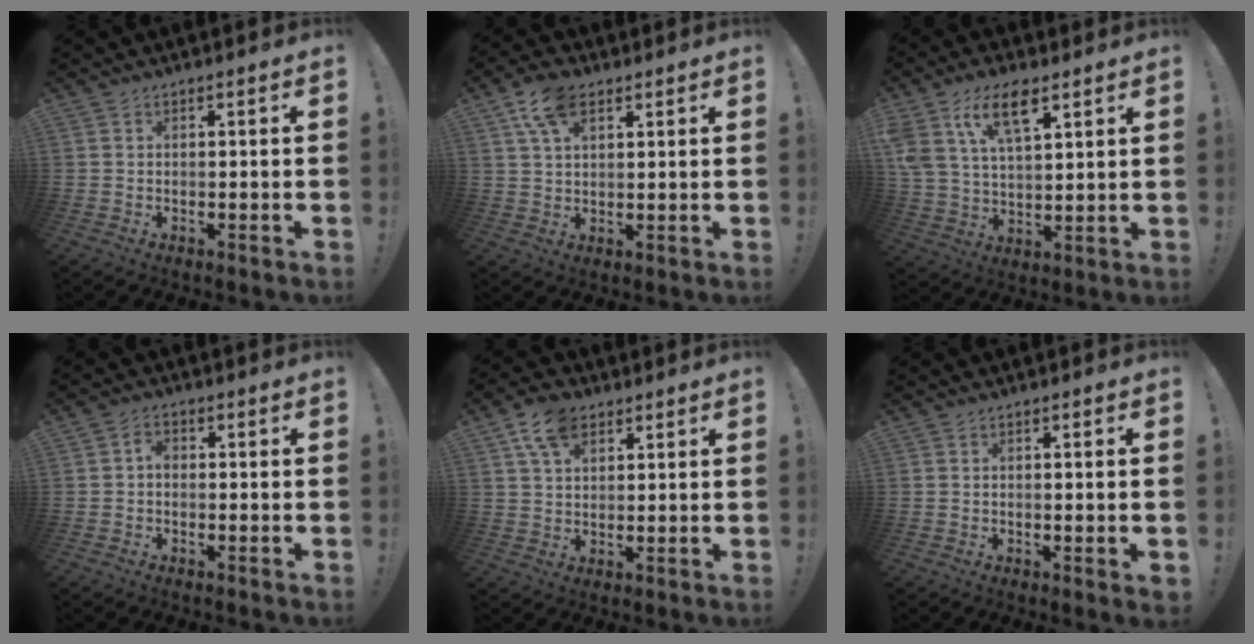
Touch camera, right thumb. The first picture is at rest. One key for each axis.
{"total": 9.3, "fx": 4.8, "fy": 5.1, "fz": 6.1, "tx": -0.102, "ty": -0.006, "tz": 0.091}
{"total": 12.9, "fx": 7.2, "fy": 6.1, "fz": 8.8, "tx": -0.161, "ty": -0.015, "tz": 0.134}
{"total": 2.5, "fx": -0.8, "fy": 1.7, "fz": 1.6, "tx": -0.032, "ty": 0.012, "tz": -0.015}
{"total": 9.3, "fx": 4.9, "fy": 5.9, "fz": 5.3, "tx": -0.086, "ty": -0.008, "tz": 0.091}
{"total": 1.5, "fx": 0.0, "fy": -0.1, "fz": 1.5, "tx": -0.025, "ty": -0.001, "tz": -0.001}